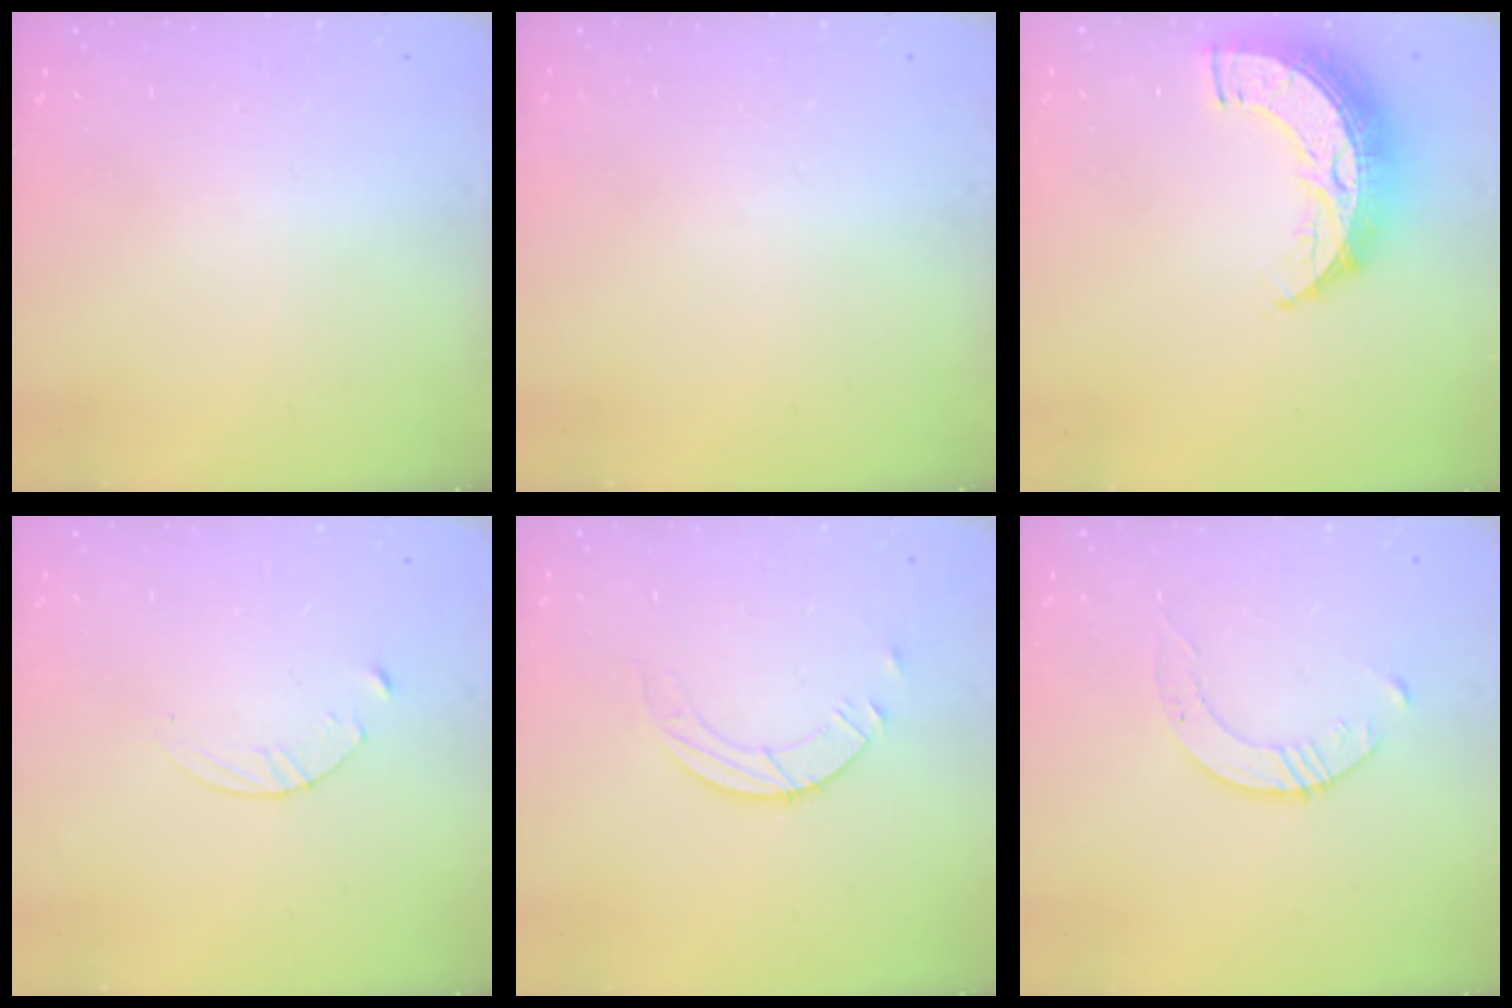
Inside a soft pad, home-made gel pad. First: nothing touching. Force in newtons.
{"total": 0.0}
{"total": 12.3, "press": 12.3, "slide": 0.9}
{"total": 3.1, "press": 3.1, "slide": 0.3}
{"total": 6.0, "press": 6.0, "slide": 0.6}
{"total": 3.1, "press": 3.1, "slide": 0.4}